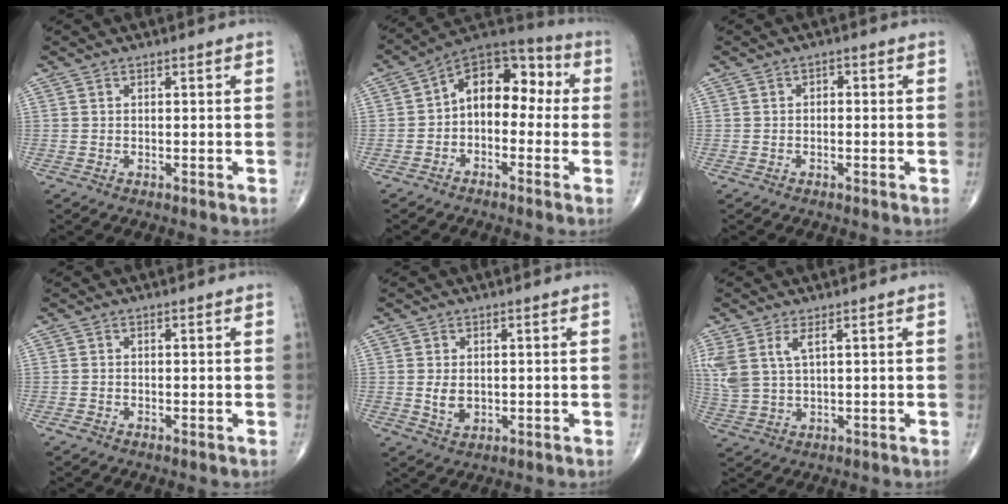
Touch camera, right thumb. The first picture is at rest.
{"total": 12.5, "force": [-0.1, 8.3, 9.3], "torque": [-0.096, 0.049, -0.024]}
{"total": 1.1, "force": [-0.2, 0.8, 0.7], "torque": [-0.002, 0.005, -0.009]}
{"total": 0.8, "force": [-0.4, 0.4, 0.5], "torque": [-0.013, 0.001, -0.009]}
{"total": 3.5, "force": [0.1, 2.4, 2.6], "torque": [-0.041, -0.007, 0.008]}
{"total": 6.7, "force": [2.8, 2.9, 5.3], "torque": [-0.136, -0.002, 0.065]}